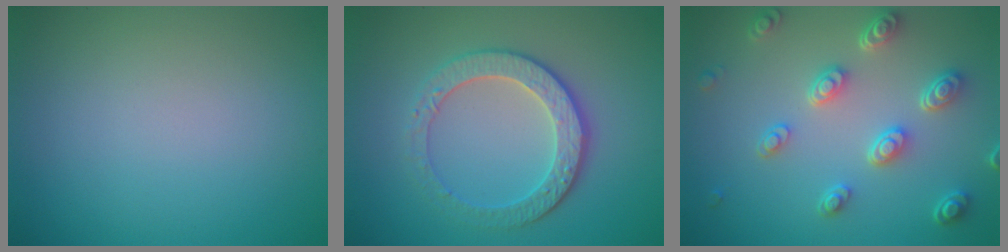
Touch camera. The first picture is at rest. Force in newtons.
{"total": 4.2, "press": 3.5, "slide": 2.3}
{"total": 4.7, "press": 3.7, "slide": 2.9}